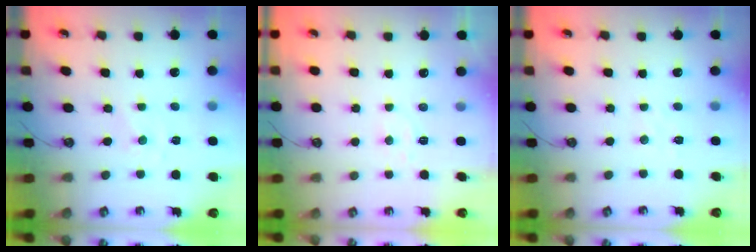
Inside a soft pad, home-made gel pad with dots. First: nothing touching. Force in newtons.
{"total": 3.8, "press": 3.7, "slide": 0.9}
{"total": 2.8, "press": 2.8, "slide": 0.4}